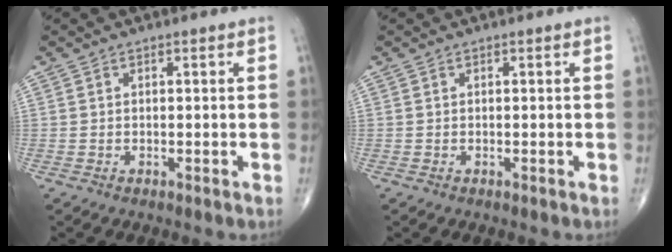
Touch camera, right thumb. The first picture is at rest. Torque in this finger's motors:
{"motor_torque": [0.06, 0.06, -0.09, -0.07, 0.00]}